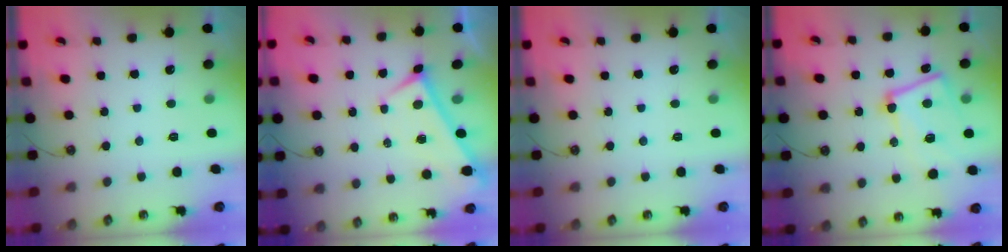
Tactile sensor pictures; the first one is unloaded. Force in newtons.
{"total": 0.0}
{"total": 0.0}
{"total": 12.1, "press": 11.9, "slide": 2.2}